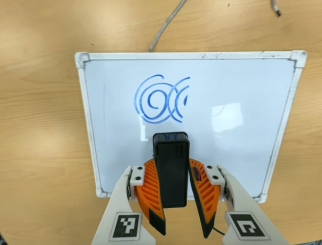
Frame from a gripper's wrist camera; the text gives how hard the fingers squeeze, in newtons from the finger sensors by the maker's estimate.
{"total": 9.6, "left": 8.9, "right": 10.3}